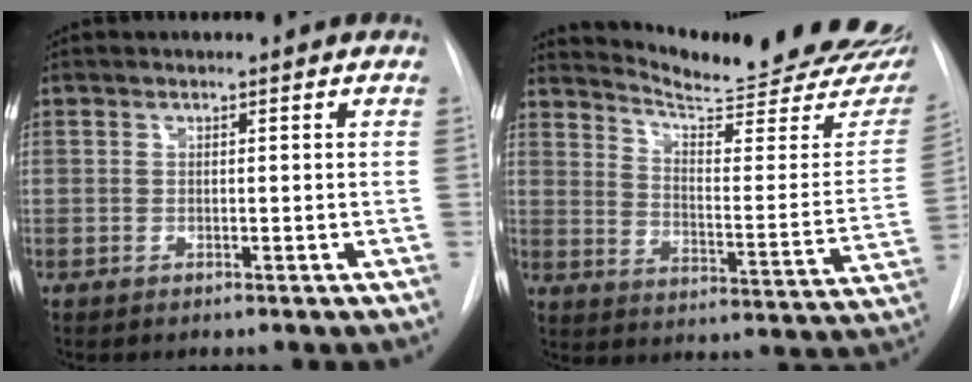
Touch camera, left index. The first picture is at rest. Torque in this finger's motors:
{"motor_torque": [0.82, -1.30, 0.04, 0.01]}